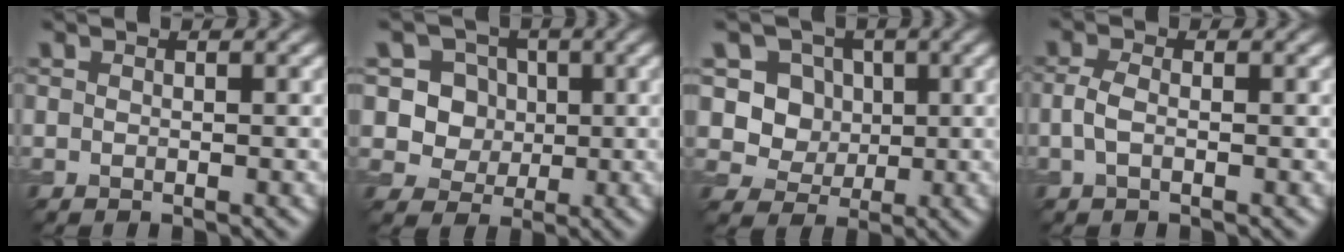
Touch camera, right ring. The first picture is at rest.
{"total": 5.8, "force": [1.4, 5.2, 2.2], "torque": [-0.032, 0.008, 0.021]}
{"total": 5.1, "force": [1.3, 4.6, 2.0], "torque": [-0.040, -0.006, 0.028]}
{"total": 1.8, "force": [-0.3, 0.9, 1.5], "torque": [-0.037, 0.002, -0.011]}